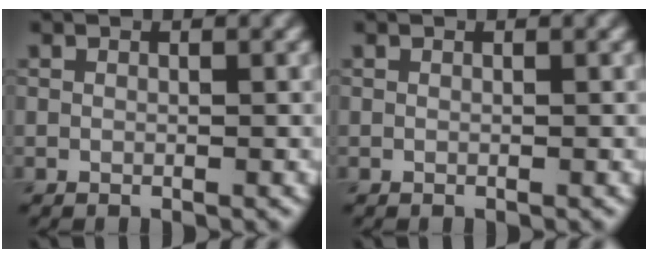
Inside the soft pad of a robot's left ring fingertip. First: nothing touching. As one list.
[{"total": 0.0}]